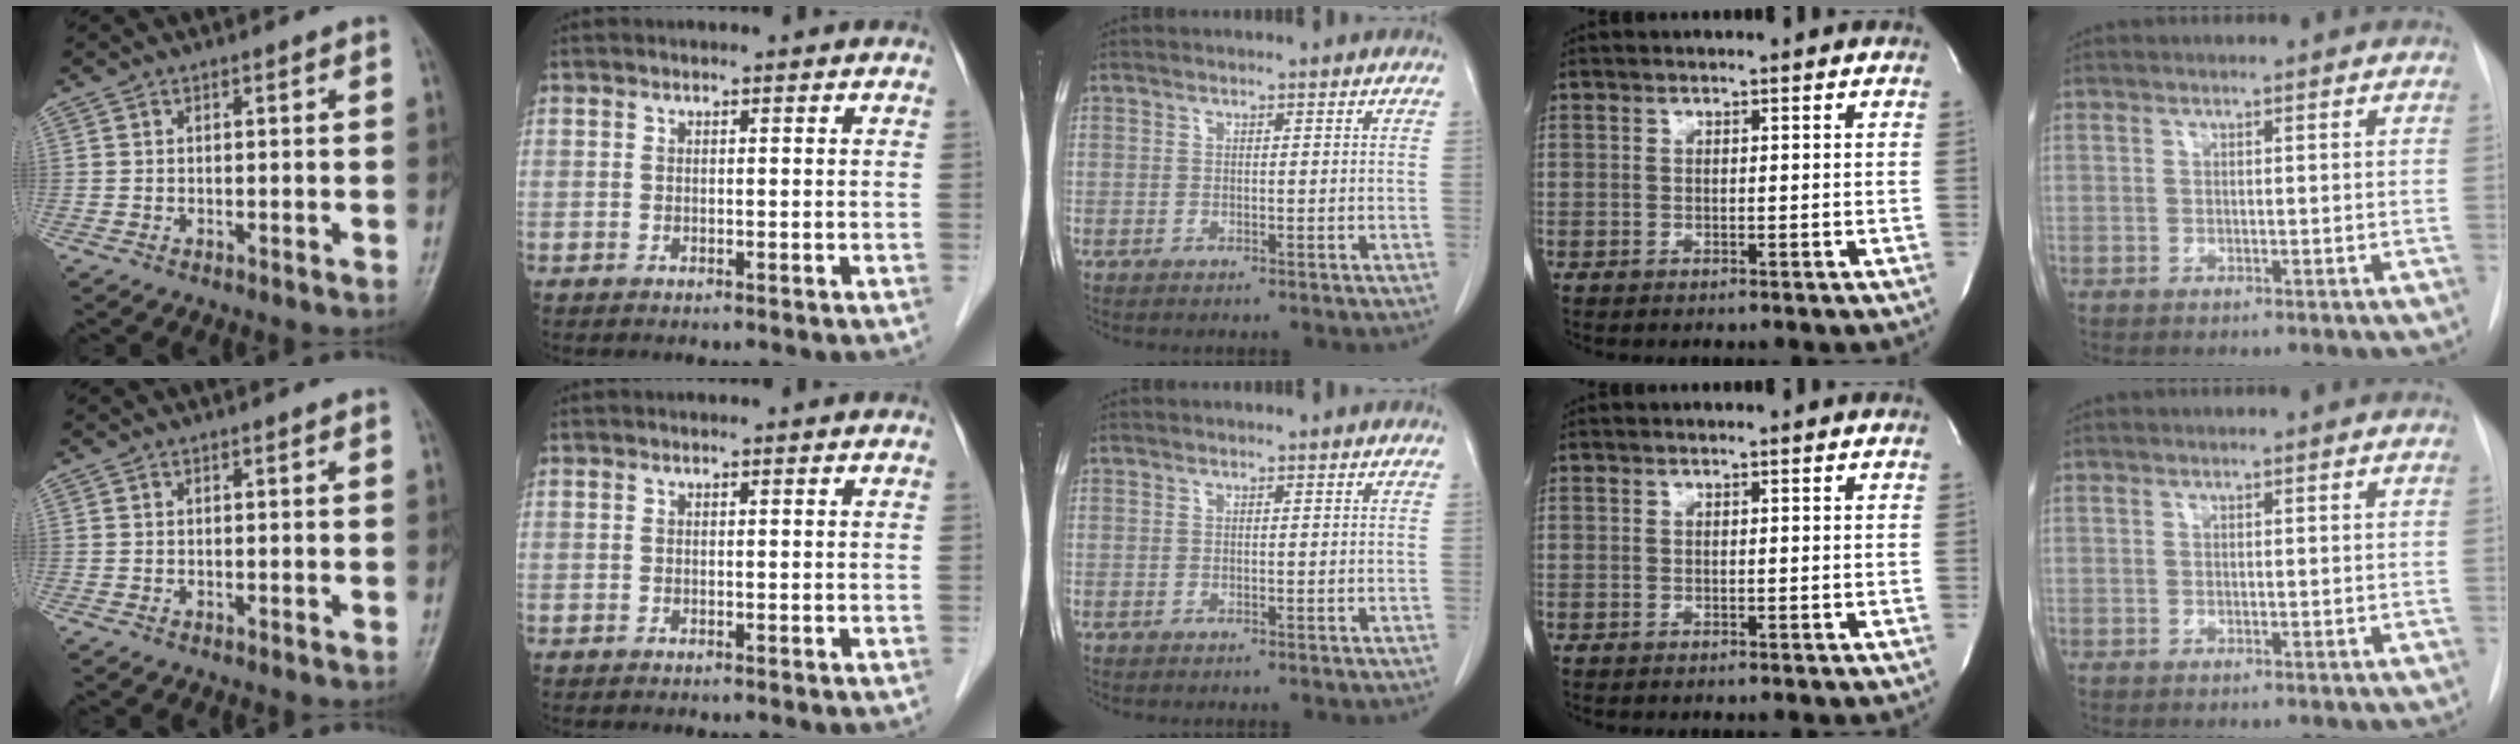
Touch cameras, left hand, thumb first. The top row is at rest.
{}